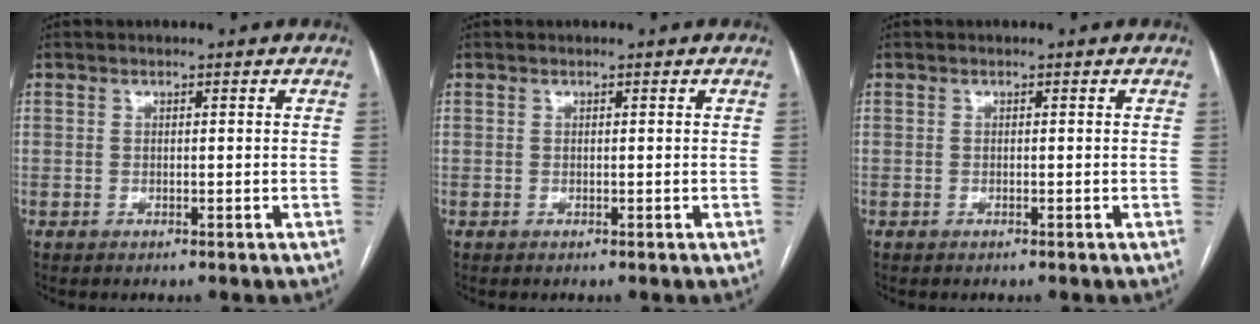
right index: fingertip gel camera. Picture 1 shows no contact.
{"total": 0.0}
{"total": 0.0}